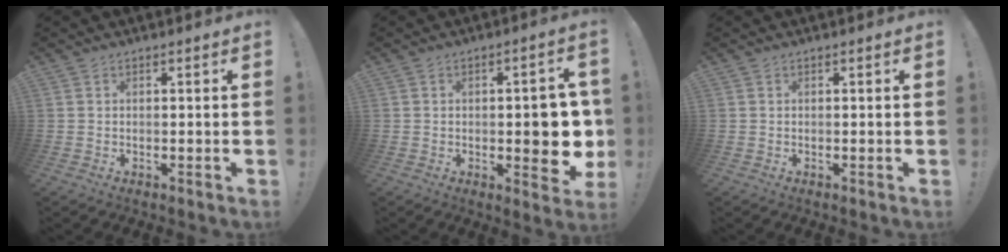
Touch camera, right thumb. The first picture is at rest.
{"total": 10.3, "force": [-0.7, 3.9, 9.5], "torque": [-0.104, -0.005, -0.011]}
{"total": 0.0}